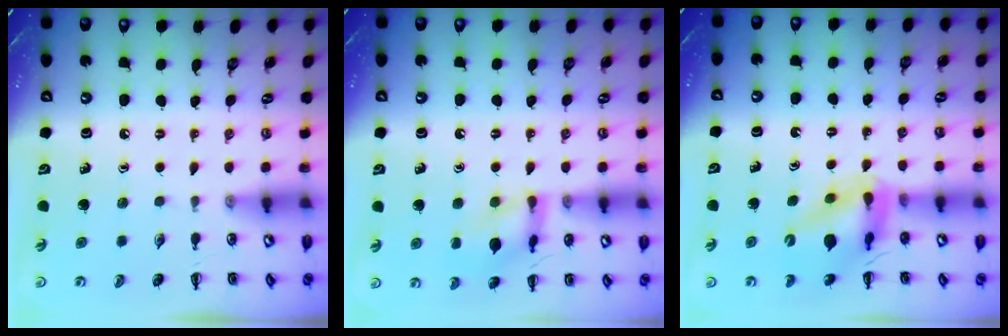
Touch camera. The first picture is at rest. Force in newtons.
{"total": 11.8, "press": 11.8, "slide": 0.2}
{"total": 12.0, "press": 11.5, "slide": 3.7}